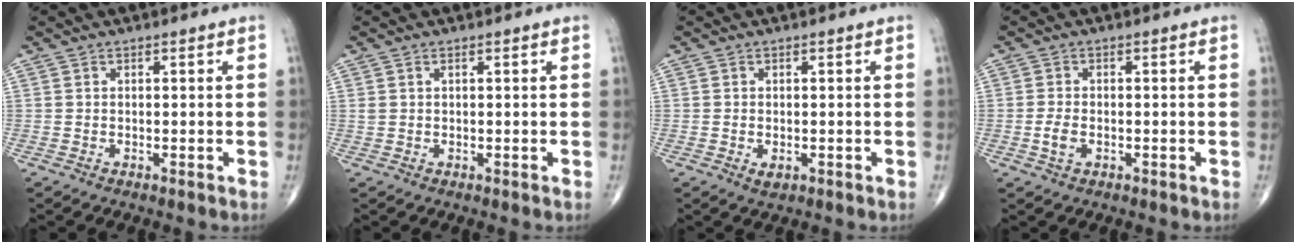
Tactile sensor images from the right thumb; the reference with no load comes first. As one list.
[{"total": 0.9, "force": [0.4, 0.5, 0.6], "torque": [-0.015, 0.007, 0.012]}, {"total": 1.5, "force": [-0.4, 0.9, 1.1], "torque": [-0.018, -0.004, -0.003]}, {"total": 2.7, "force": [-0.7, 1.6, 2.1], "torque": [-0.044, 0.003, -0.013]}]